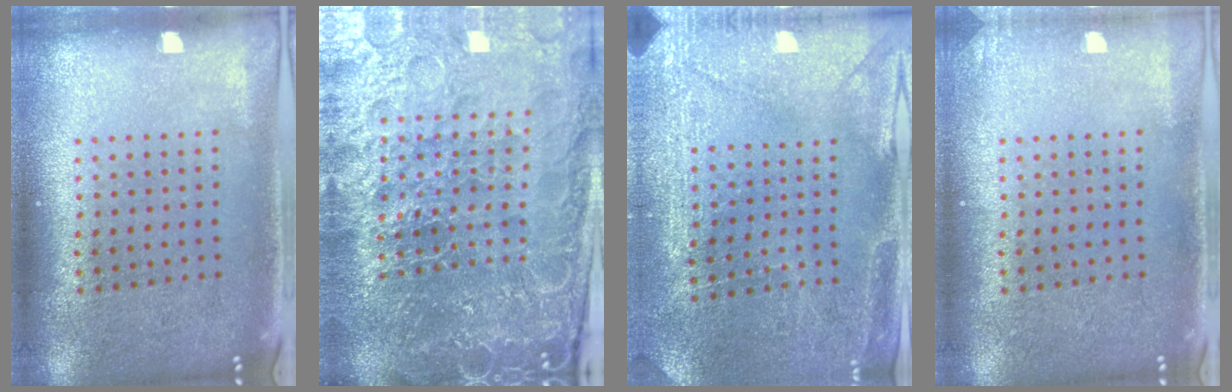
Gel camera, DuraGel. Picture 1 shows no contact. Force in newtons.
{"total": 6.2, "press": 5.5, "slide": 2.9}
{"total": 2.9, "press": 2.8, "slide": 0.7}
{"total": 0.7, "press": 0.7, "slide": 0.1}